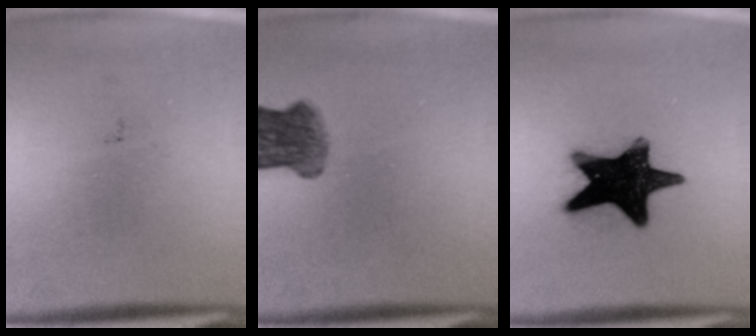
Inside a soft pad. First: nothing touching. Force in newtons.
{"total": 5.7}
{"total": 19.9}